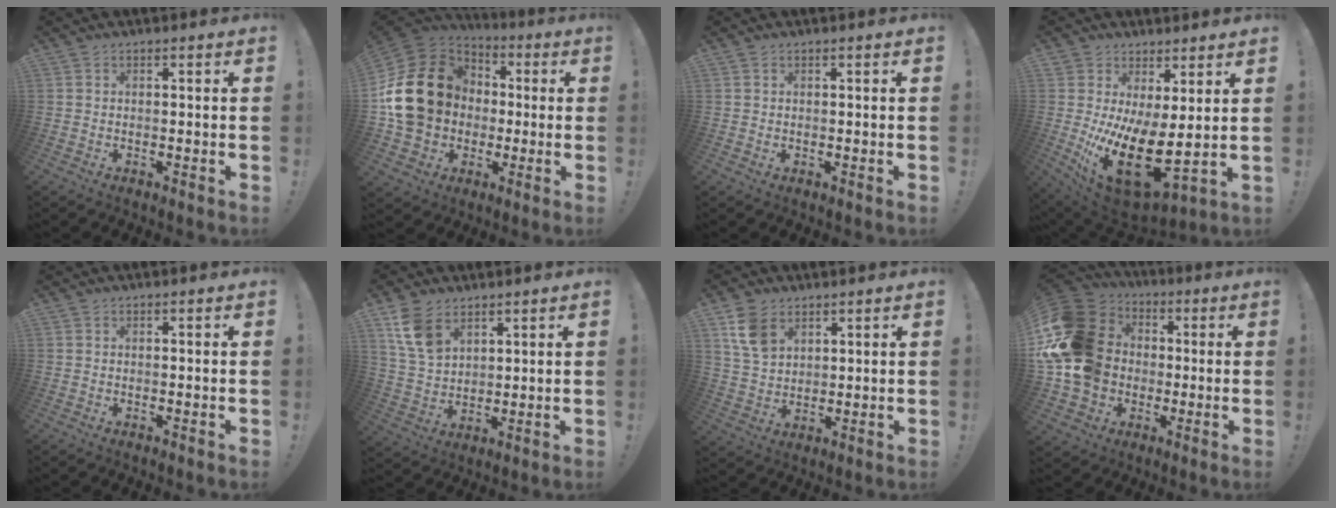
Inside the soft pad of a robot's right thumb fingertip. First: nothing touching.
{"total": 22.6, "force": [2.0, 18.5, 12.9], "torque": [-0.235, 0.006, 0.067]}
{"total": 0.6, "force": [0.4, 0.5, 0.1], "torque": [0.003, 0.000, 0.007]}
{"total": 15.7, "force": [-0.1, 7.4, 13.8], "torque": [-0.231, -0.031, 0.015]}
{"total": 0.0}
{"total": 10.5, "force": [6.2, 6.5, 5.6], "torque": [-0.099, -0.026, 0.121]}
{"total": 9.7, "force": [5.3, 6.5, 4.8], "torque": [-0.077, -0.017, 0.107]}
{"total": 21.8, "force": [0.9, 18.1, 12.1], "torque": [-0.229, 0.007, 0.047]}